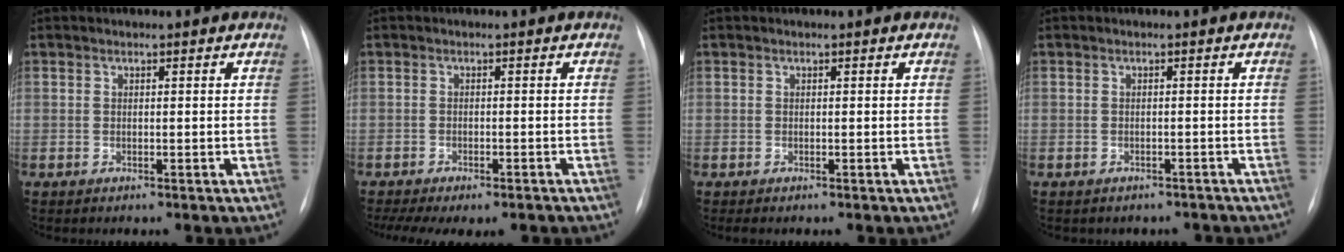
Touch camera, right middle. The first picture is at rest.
{"total": 11.1, "force": [-8.9, 3.5, 5.8], "torque": [-0.101, -0.001, -0.115]}
{"total": 0.0}
{"total": 4.2, "force": [-3.7, 2.0, 0.4], "torque": [-0.005, 0.012, -0.037]}